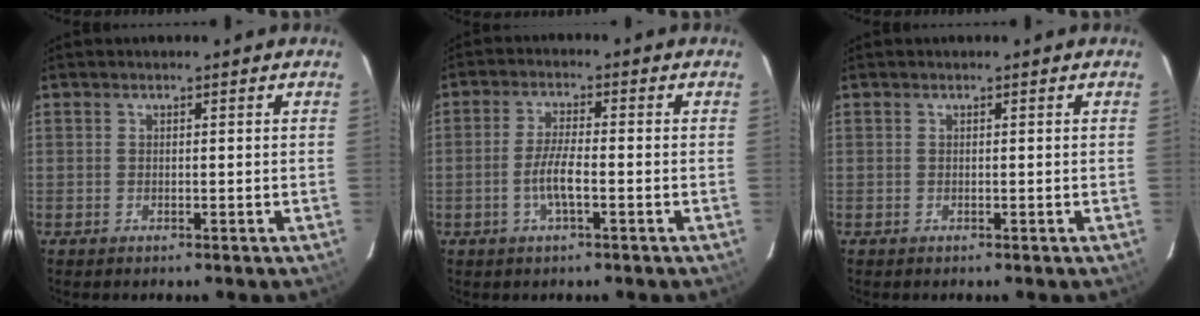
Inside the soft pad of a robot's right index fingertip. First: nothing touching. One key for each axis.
{"total": 4.9, "fx": -1.8, "fy": 0.8, "fz": 4.6, "tx": -0.092, "ty": -0.002, "tz": -0.034}
{"total": 0.0}